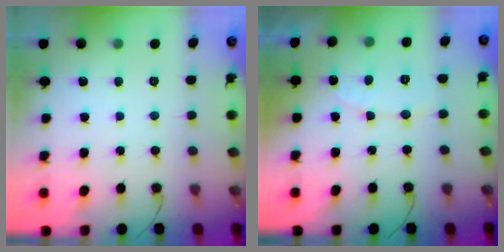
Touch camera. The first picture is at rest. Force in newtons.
{"total": 6.5, "press": 6.5, "slide": 0.6}